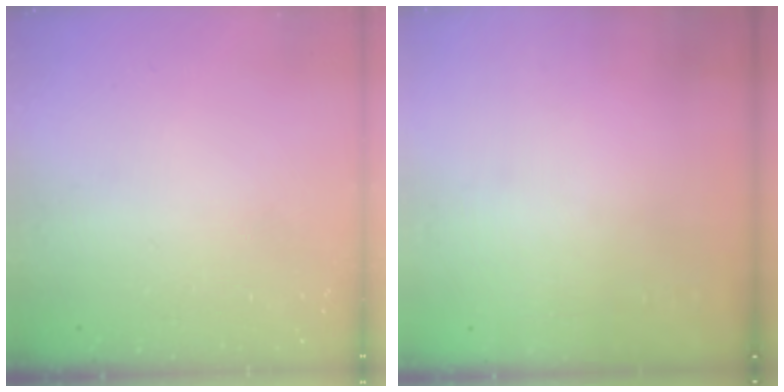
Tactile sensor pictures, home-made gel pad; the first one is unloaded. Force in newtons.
{"total": 3.1, "press": 3.0, "slide": 1.0}